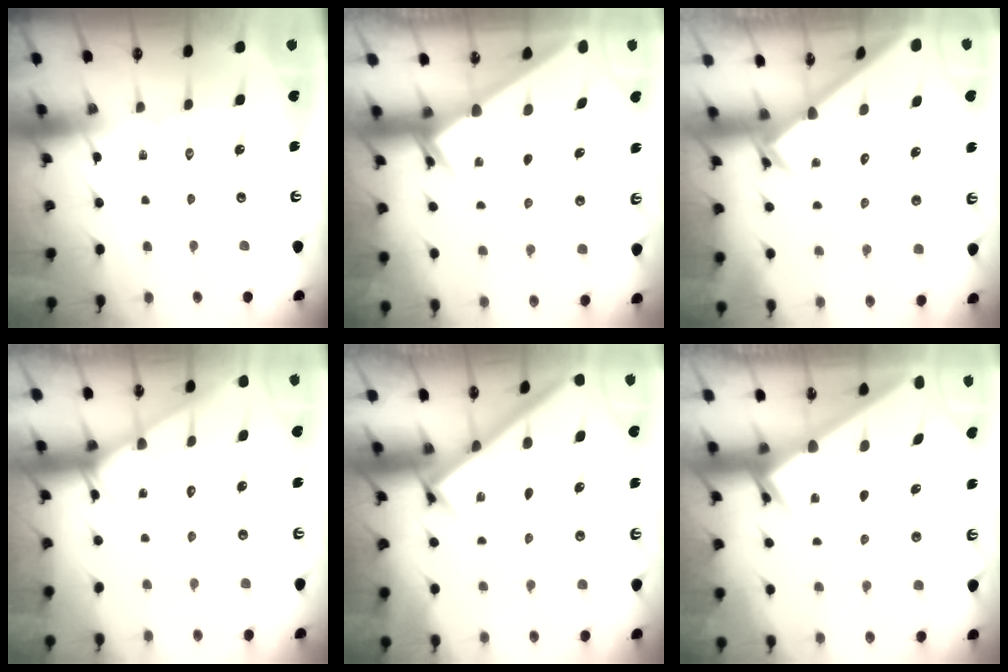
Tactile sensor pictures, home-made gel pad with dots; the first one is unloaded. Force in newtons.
{"total": 1.9, "press": 1.9, "slide": 0.0}
{"total": 2.6, "press": 2.6, "slide": 0.2}
{"total": 5.5, "press": 5.5, "slide": 0.4}
{"total": 2.6, "press": 2.6, "slide": 0.3}
{"total": 2.5, "press": 2.5, "slide": 0.2}